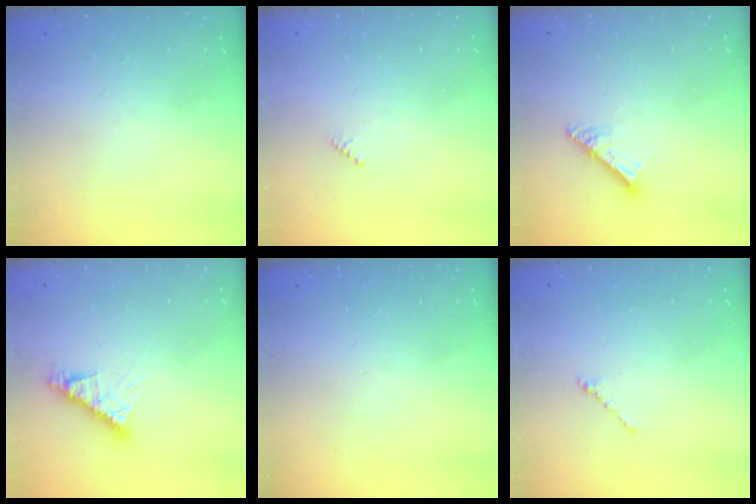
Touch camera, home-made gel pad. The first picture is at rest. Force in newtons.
{"total": 2.3, "press": 2.2, "slide": 0.5}
{"total": 8.5, "press": 8.4, "slide": 0.8}
{"total": 8.2, "press": 8.2, "slide": 0.8}
{"total": 0.0}
{"total": 1.0, "press": 0.9, "slide": 0.4}